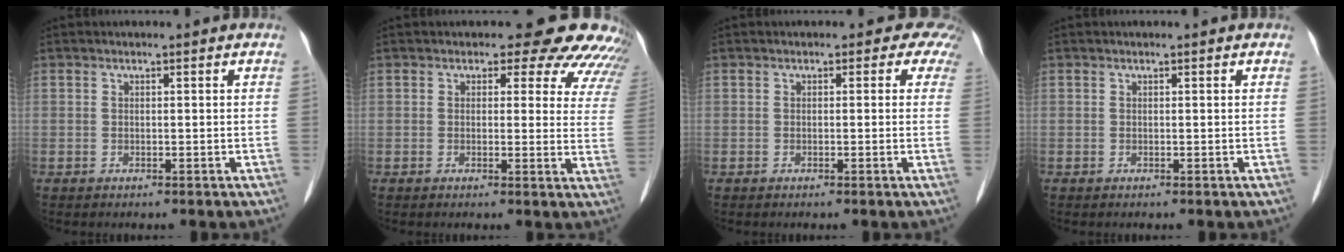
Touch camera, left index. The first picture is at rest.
{"total": 12.6, "force": [11.2, 4.6, 3.4], "torque": [0.005, -0.025, 0.083]}
{"total": 2.8, "force": [1.7, 2.0, 0.9], "torque": [0.015, -0.001, -0.011]}
{"total": 0.0}